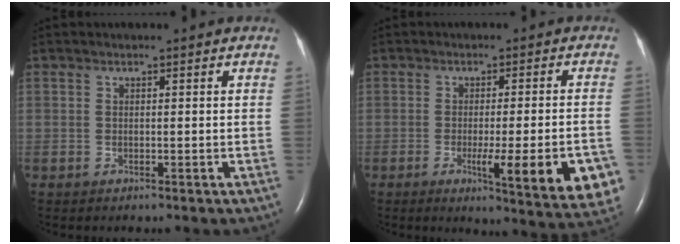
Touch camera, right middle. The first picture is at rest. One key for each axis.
{"total": 13.4, "fx": -4.8, "fy": 1.1, "fz": 12.5, "tx": -0.104, "ty": -0.019, "tz": -0.052}